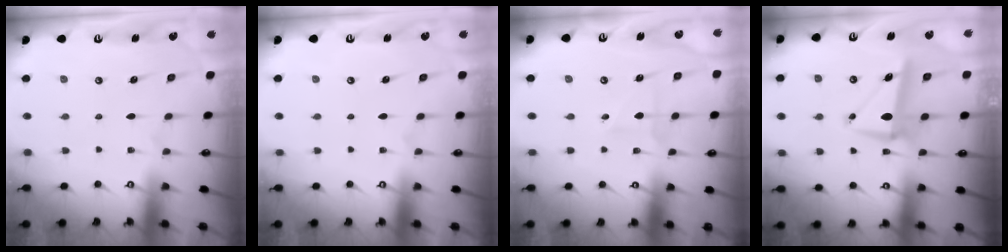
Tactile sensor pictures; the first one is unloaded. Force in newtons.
{"total": 0.0}
{"total": 2.7, "press": 2.6, "slide": 0.3}
{"total": 7.5, "press": 7.4, "slide": 1.0}